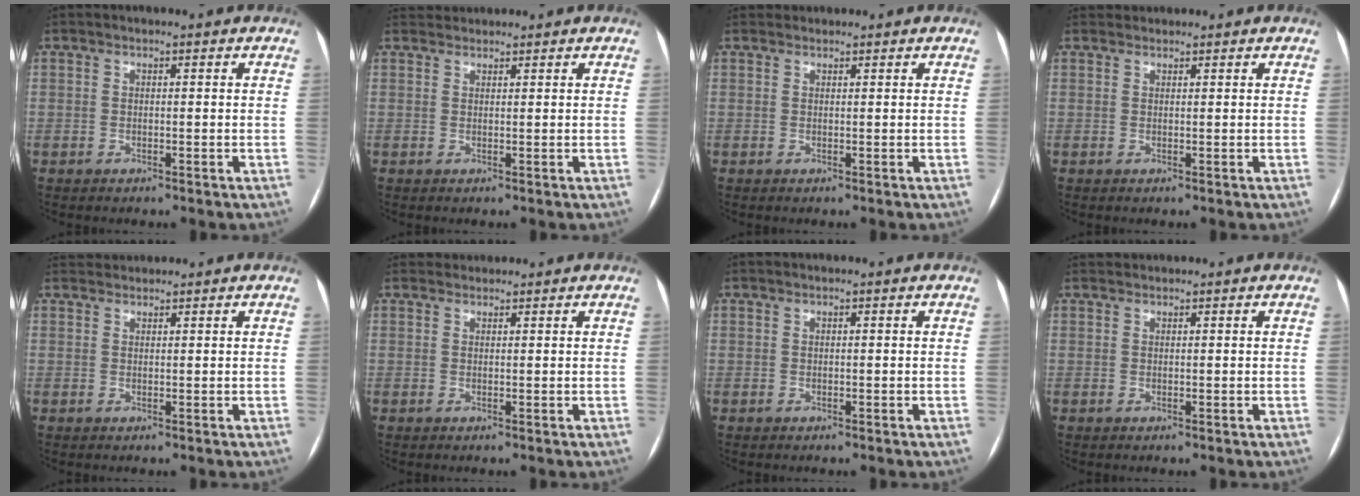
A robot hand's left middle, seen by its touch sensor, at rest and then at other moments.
{"total": 1.9, "force": [1.8, 0.3, -0.4], "torque": [-0.001, 0.020, 0.036]}
{"total": 1.2, "force": [1.1, 0.4, -0.2], "torque": [0.000, 0.019, 0.021]}
{"total": 1.4, "force": [1.4, 0.3, -0.3], "torque": [-0.001, 0.019, 0.027]}
{"total": 2.1, "force": [2.0, 0.2, -0.3], "torque": [-0.003, 0.020, 0.041]}
{"total": 1.7, "force": [1.6, 0.3, -0.4], "torque": [0.001, 0.018, 0.030]}
{"total": 0.0}
{"total": 1.1, "force": [1.1, 0.0, -0.2], "torque": [-0.004, 0.018, 0.026]}